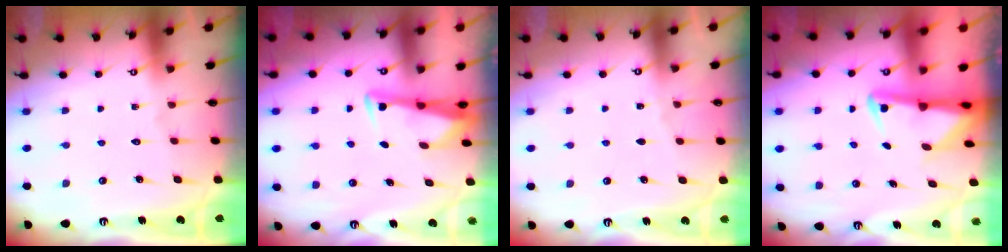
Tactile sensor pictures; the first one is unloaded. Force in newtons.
{"total": 3.5, "press": 3.5, "slide": 0.3}
{"total": 1.8, "press": 1.7, "slide": 0.3}
{"total": 3.6, "press": 3.6, "slide": 0.7}